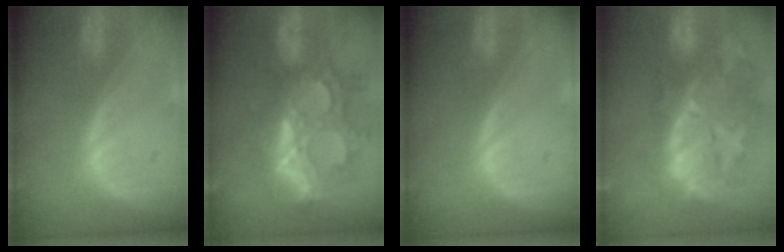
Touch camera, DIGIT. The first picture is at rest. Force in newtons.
{"total": 14.3, "press": 11.9, "slide": 7.8}
{"total": 0.0}
{"total": 14.6, "press": 11.7, "slide": 8.7}